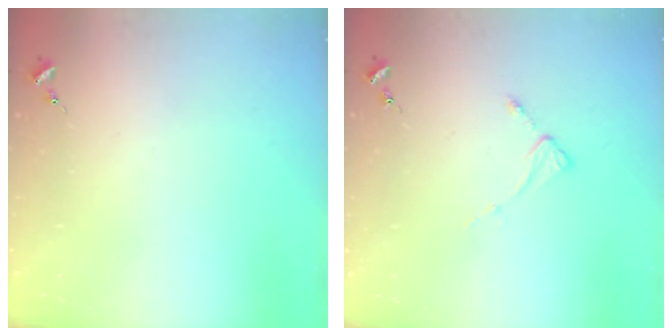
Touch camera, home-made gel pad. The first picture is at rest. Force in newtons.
{"total": 2.6, "press": 2.6, "slide": 0.4}